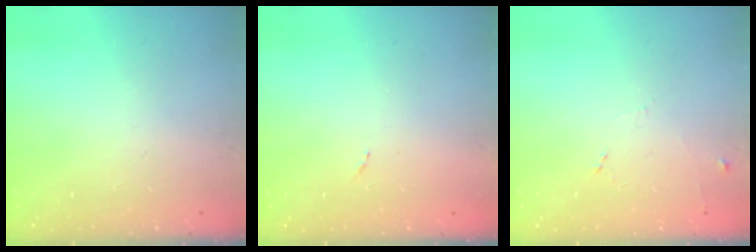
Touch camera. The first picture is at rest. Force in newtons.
{"total": 4.2, "press": 4.1, "slide": 0.7}
{"total": 5.4, "press": 5.3, "slide": 0.9}